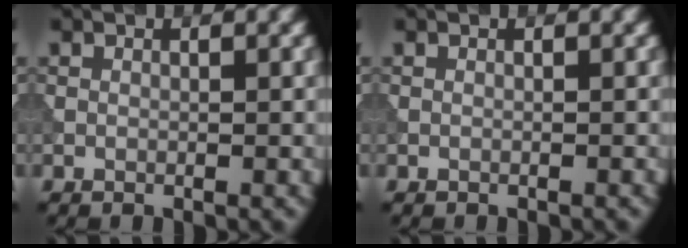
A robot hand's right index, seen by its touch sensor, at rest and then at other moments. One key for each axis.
{"total": 0.6, "fx": -0.6, "fy": 0.1, "fz": 0.1, "tx": 0.002, "ty": 0.000, "tz": -0.008}